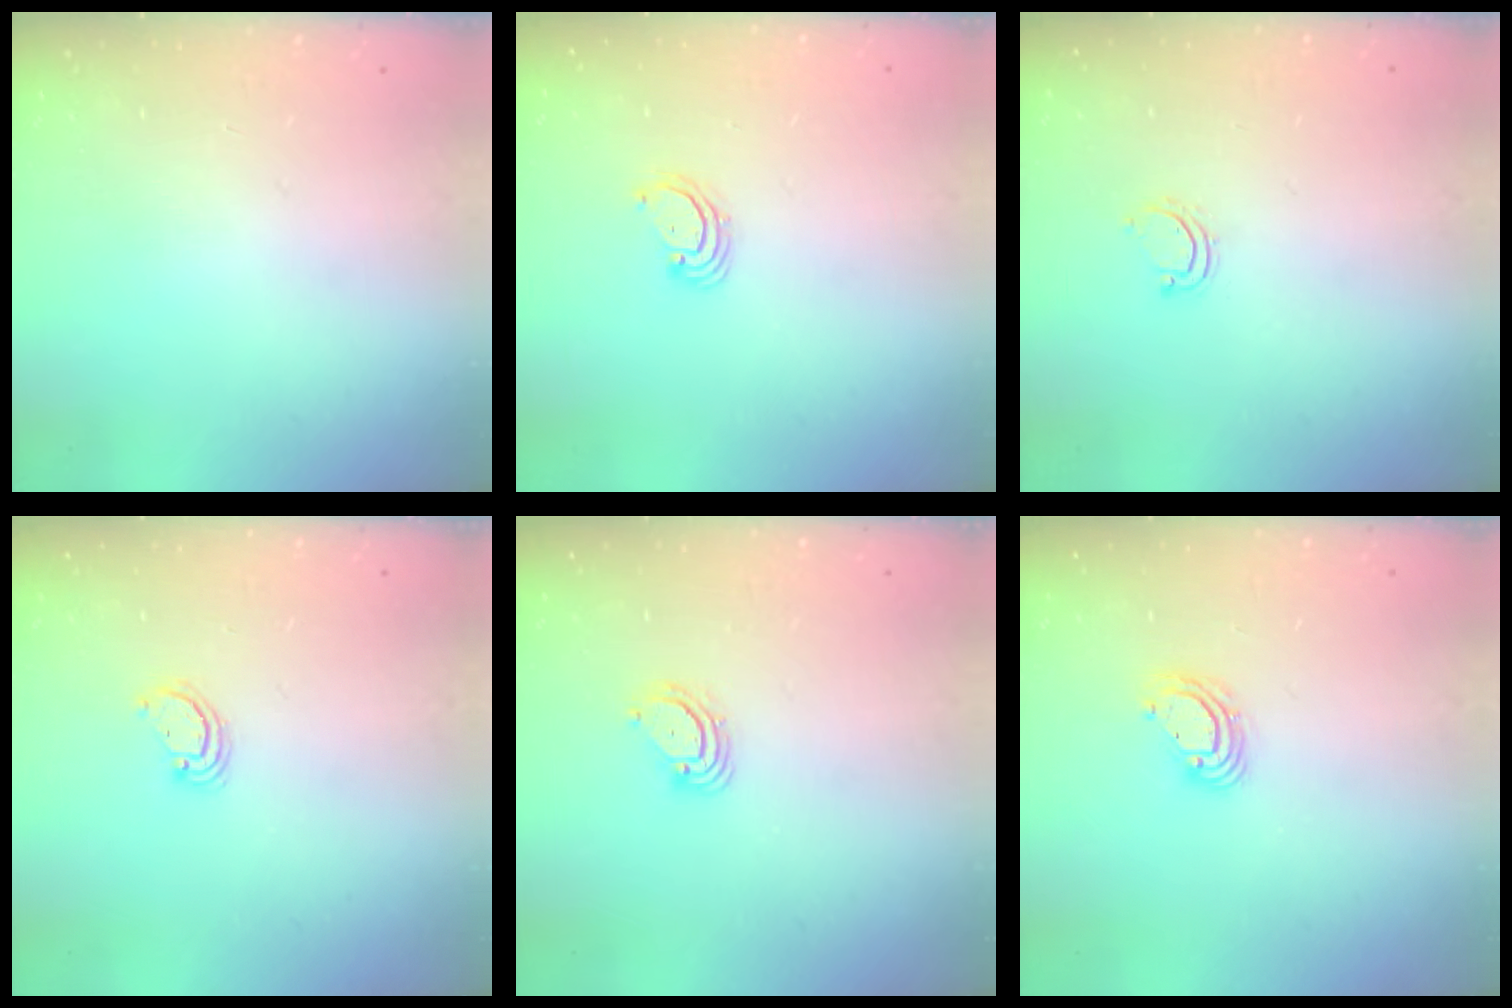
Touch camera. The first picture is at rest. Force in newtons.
{"total": 2.4, "press": 2.4, "slide": 0.2}
{"total": 3.0, "press": 3.0, "slide": 0.2}
{"total": 2.6, "press": 2.6, "slide": 0.3}
{"total": 3.9, "press": 3.9, "slide": 0.4}
{"total": 6.6, "press": 6.6, "slide": 0.9}